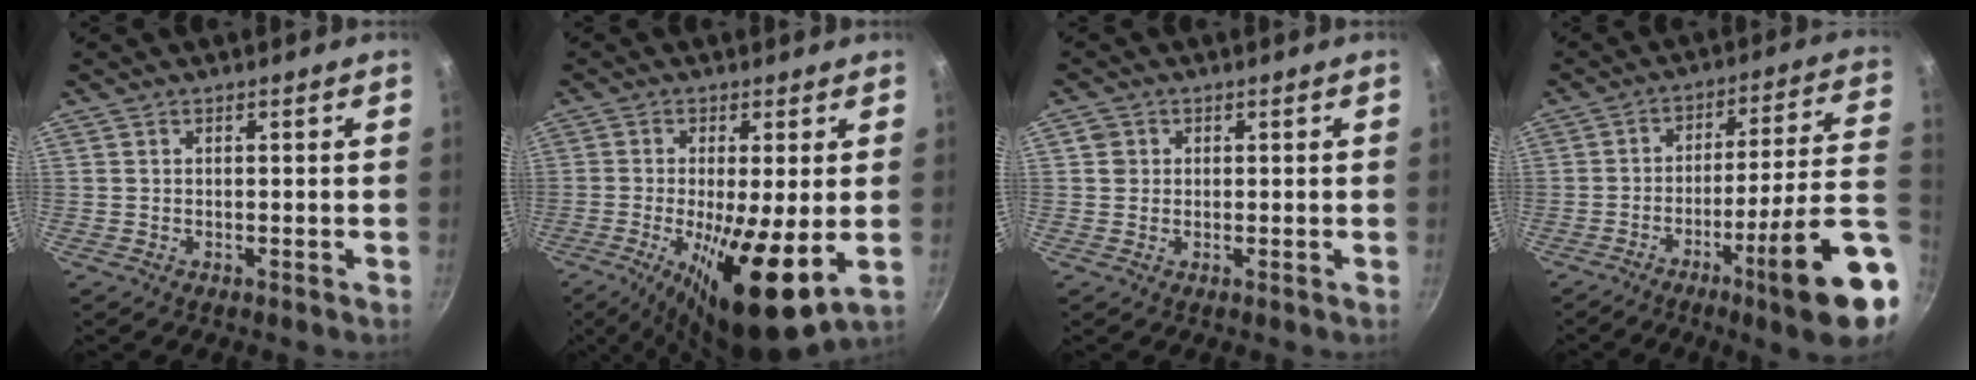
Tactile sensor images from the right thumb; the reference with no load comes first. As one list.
[{"total": 14.6, "force": [-2.5, 3.8, 13.9], "torque": [-0.238, -0.021, -0.034]}, {"total": 2.3, "force": [0.4, 2.1, 0.6], "torque": [0.000, 0.007, 0.004]}, {"total": 19.6, "force": [-7.3, 1.8, 18.0], "torque": [-0.236, 0.028, -0.108]}]